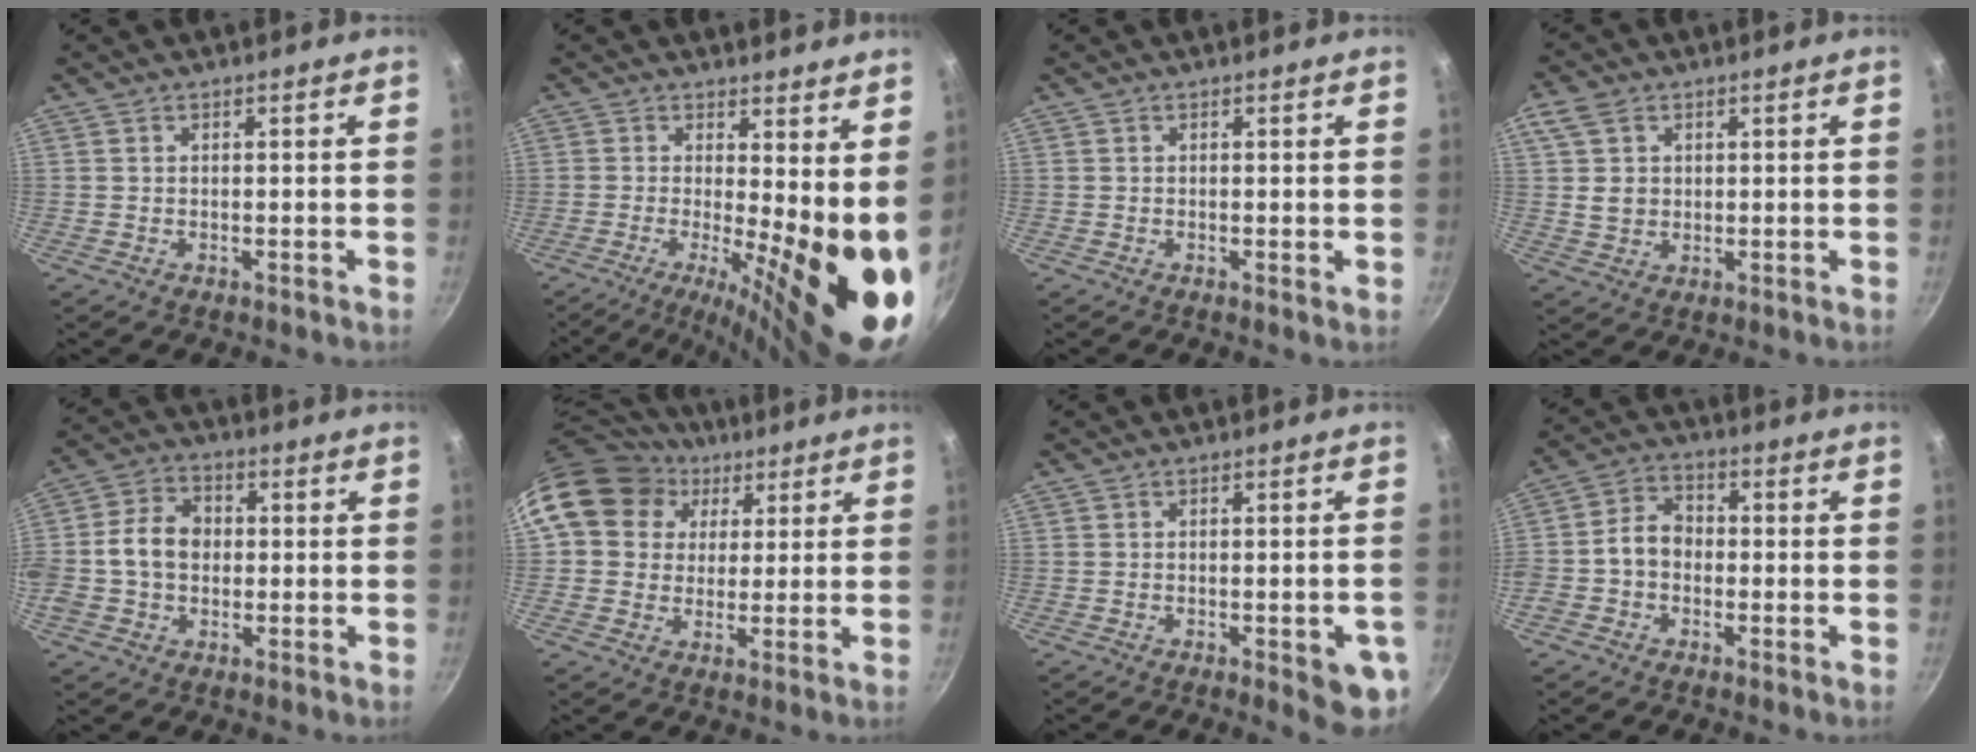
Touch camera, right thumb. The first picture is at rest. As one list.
[{"total": 15.1, "force": [-0.6, 4.4, 14.4], "torque": [-0.177, -0.026, -0.007]}, {"total": 0.0}, {"total": 6.2, "force": [1.8, 4.9, 3.2], "torque": [-0.045, -0.005, 0.030]}, {"total": 10.1, "force": [-0.3, 7.7, 6.5], "torque": [-0.099, 0.023, -0.021]}, {"total": 15.8, "force": [6.1, 13.1, 6.3], "torque": [-0.099, 0.013, 0.100]}, {"total": 7.6, "force": [-2.7, 2.5, 6.7], "torque": [-0.058, 0.006, -0.031]}, {"total": 6.3, "force": [-1.5, 4.9, 3.7], "torque": [-0.044, 0.025, -0.043]}]